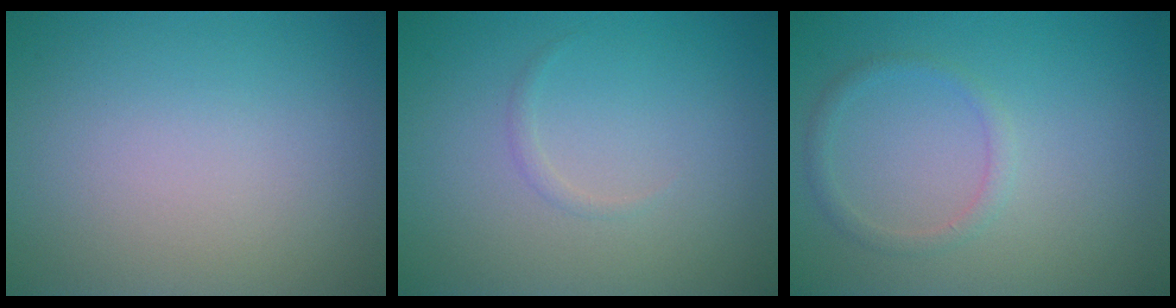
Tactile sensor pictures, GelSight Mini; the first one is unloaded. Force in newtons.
{"total": 0.5, "press": 0.5, "slide": 0.0}
{"total": 1.3, "press": 1.3, "slide": 0.0}